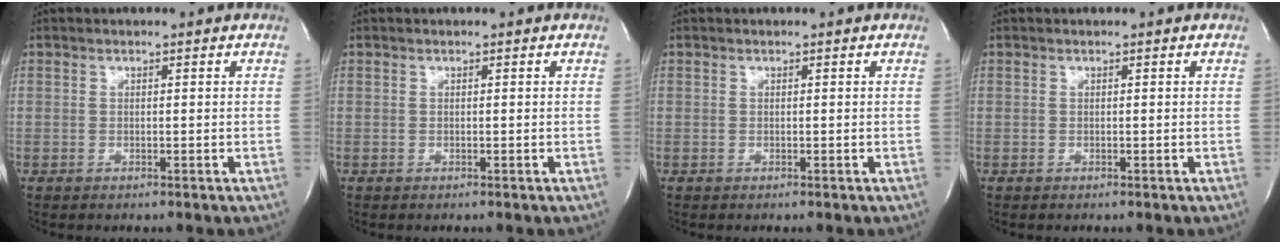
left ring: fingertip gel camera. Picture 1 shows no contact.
{"total": 0.0}
{"total": 0.0}
{"total": 0.0}